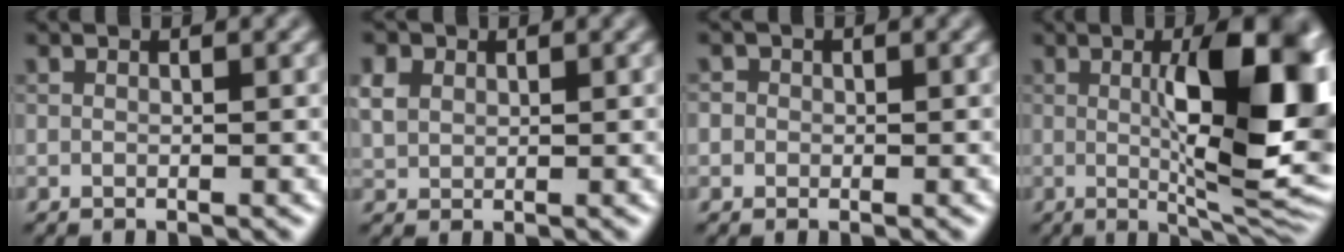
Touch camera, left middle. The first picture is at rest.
{"total": 2.2, "force": [1.0, 1.7, 1.0], "torque": [-0.026, 0.006, 0.019]}
{"total": 1.4, "force": [0.3, 1.4, 0.4], "torque": [0.004, 0.004, -0.007]}
{"total": 12.2, "force": [1.0, 3.7, 11.6], "torque": [-0.148, 0.003, 0.019]}